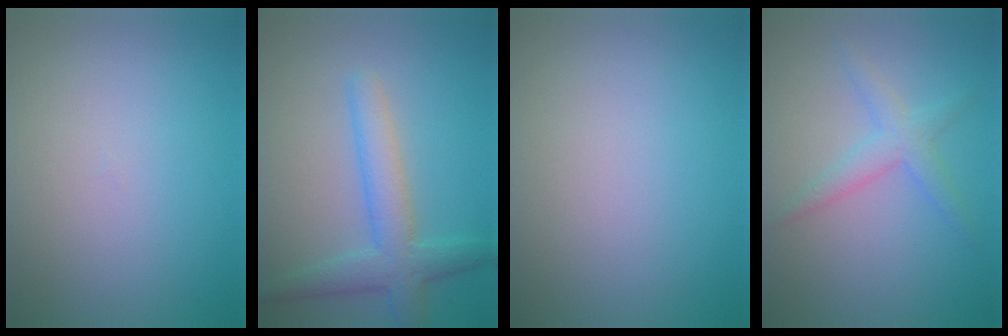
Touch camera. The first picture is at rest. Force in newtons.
{"total": 4.3, "press": 4.3, "slide": 0.2}
{"total": 0.0}
{"total": 2.4, "press": 2.4, "slide": 0.1}